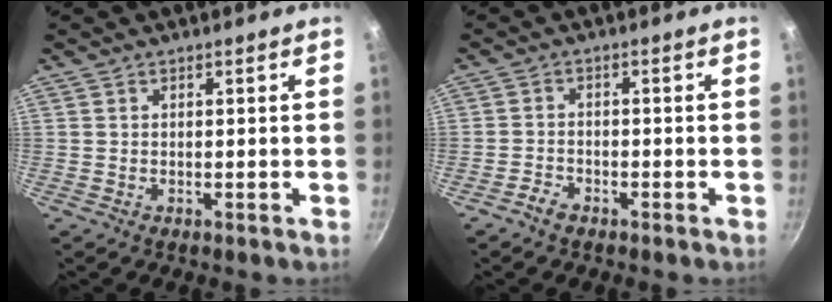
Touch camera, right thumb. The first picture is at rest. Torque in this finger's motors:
{"motor_torque": [0.22, -0.59, -0.30, -0.10, 0.02]}